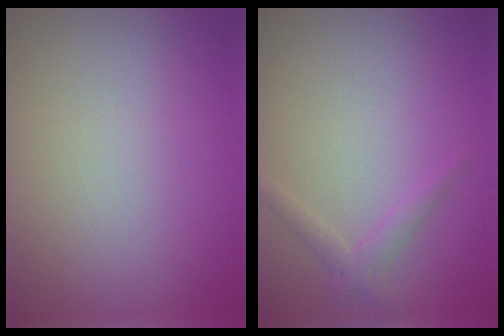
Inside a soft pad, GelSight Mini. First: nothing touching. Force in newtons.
{"total": 1.6, "press": 1.6, "slide": 0.1}